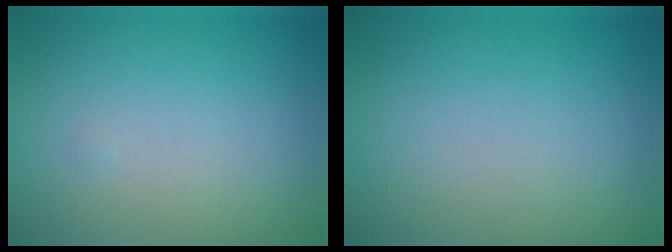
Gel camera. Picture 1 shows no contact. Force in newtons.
{"total": 0.0}